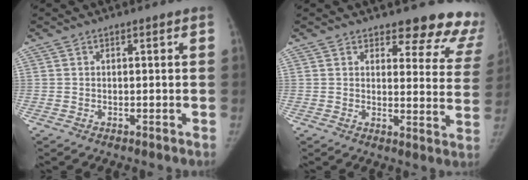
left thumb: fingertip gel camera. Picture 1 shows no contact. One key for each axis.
{"total": 14.4, "fx": 13.0, "fy": 4.8, "fz": 3.9, "tx": 0.014, "ty": -0.108, "tz": 0.123}